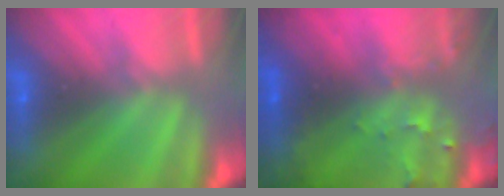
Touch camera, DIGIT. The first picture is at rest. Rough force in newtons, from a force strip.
{"total": 6.0}